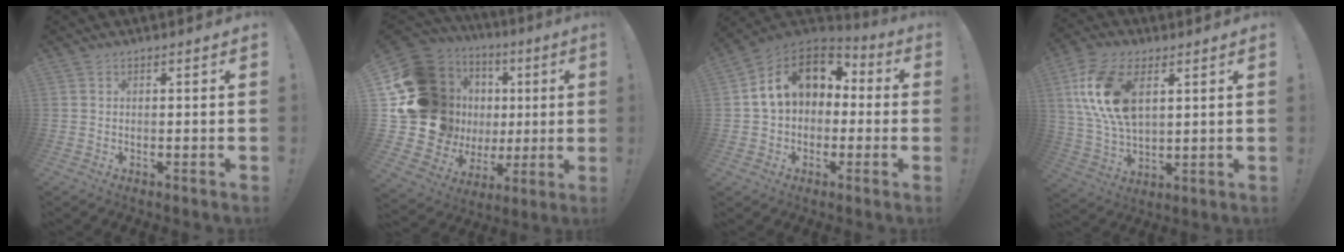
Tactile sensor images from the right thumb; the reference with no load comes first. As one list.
[{"total": 23.3, "force": [4.0, 19.0, 12.9], "torque": [-0.235, -0.059, 0.146]}, {"total": 15.6, "force": [4.6, 10.9, 10.2], "torque": [-0.163, 0.004, 0.085]}, {"total": 16.7, "force": [5.5, 9.6, 12.5], "torque": [-0.252, -0.011, 0.102]}]